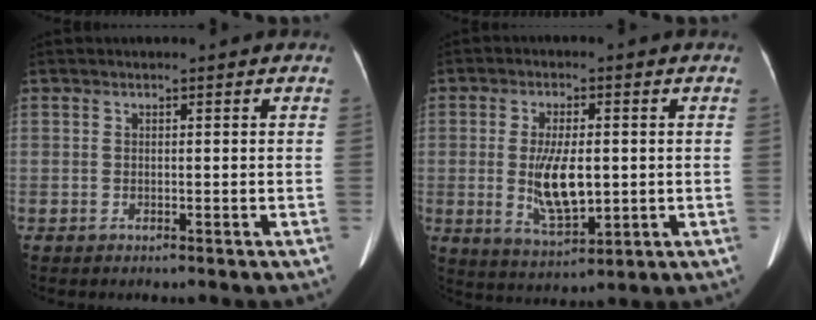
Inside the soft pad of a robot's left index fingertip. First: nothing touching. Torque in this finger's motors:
{"motor_torque": [1.53, 0.06, 0.83, 0.18]}